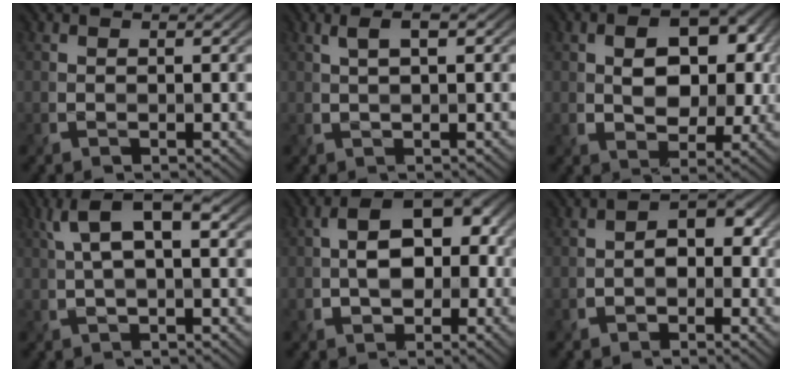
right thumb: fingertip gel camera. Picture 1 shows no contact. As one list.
[{"total": 2.5, "force": [0.9, 0.5, 2.2], "torque": [-0.043, 0.004, 0.017]}, {"total": 8.0, "force": [0.9, 5.4, 5.9], "torque": [-0.087, 0.000, 0.012]}, {"total": 6.8, "force": [2.0, 2.6, 6.0], "torque": [-0.125, 0.017, 0.031]}, {"total": 8.2, "force": [-0.2, 5.4, 6.2], "torque": [-0.078, 0.010, -0.010]}, {"total": 3.6, "force": [-1.0, 2.7, 2.1], "torque": [-0.017, 0.004, -0.026]}]